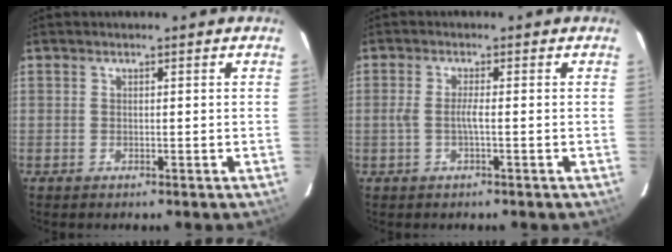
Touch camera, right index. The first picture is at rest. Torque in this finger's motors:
{"motor_torque": [0.50, -0.20, 0.31, 0.07]}